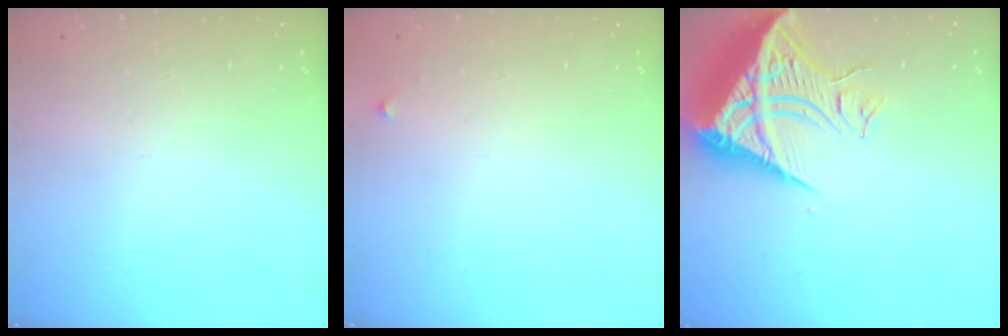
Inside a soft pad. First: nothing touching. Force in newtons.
{"total": 3.2, "press": 3.2, "slide": 0.5}
{"total": 14.7, "press": 14.6, "slide": 1.5}